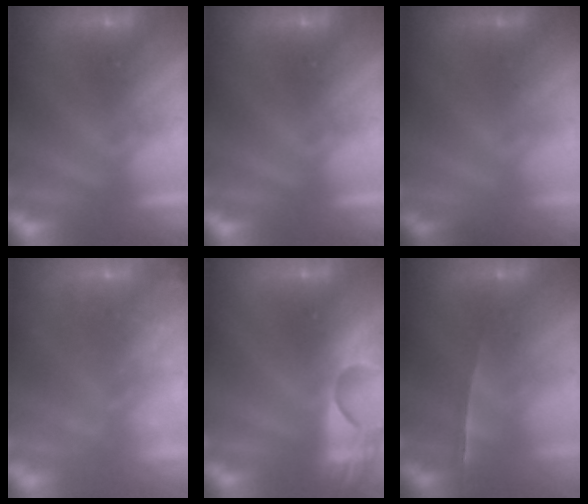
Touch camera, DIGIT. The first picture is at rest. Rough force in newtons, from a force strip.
{"total": 0.0}
{"total": 1.7}
{"total": 7.9}
{"total": 4.8}
{"total": 1.7}